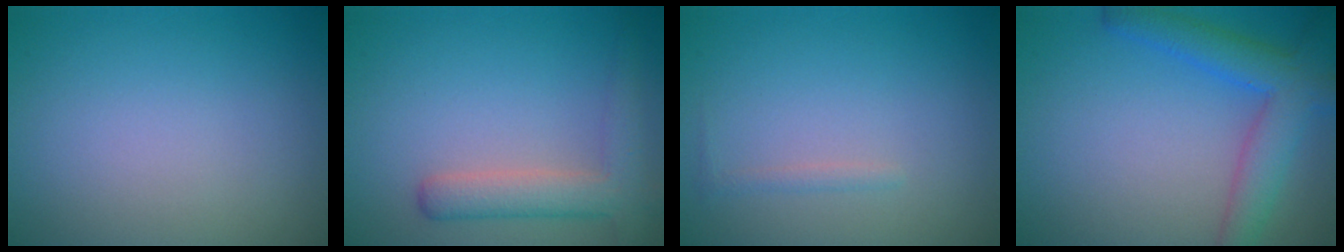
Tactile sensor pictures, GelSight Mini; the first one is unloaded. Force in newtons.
{"total": 3.8, "press": 3.7, "slide": 0.3}
{"total": 0.7, "press": 0.7, "slide": 0.0}
{"total": 5.1, "press": 5.0, "slide": 0.3}